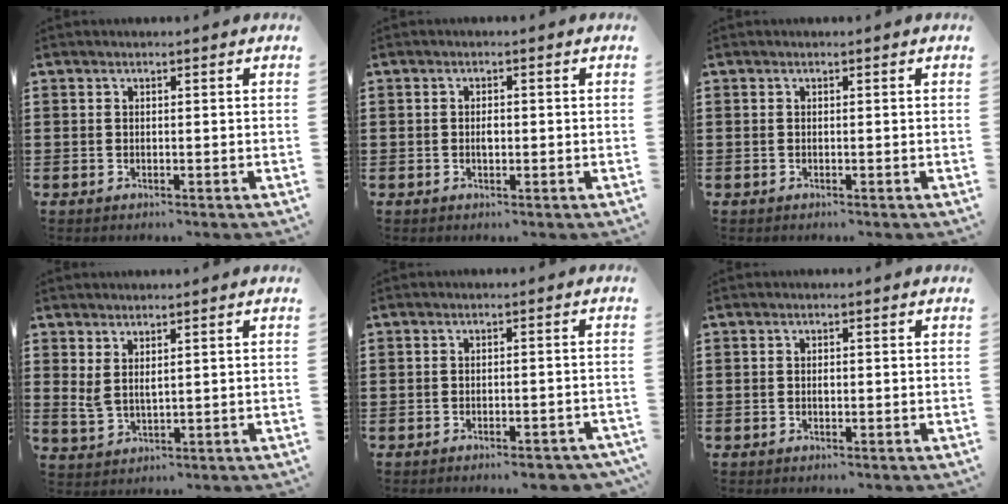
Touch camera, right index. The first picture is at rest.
{"total": 1.4, "force": [-0.1, 0.6, 1.2], "torque": [-0.023, 0.003, -0.003]}
{"total": 0.0}
{"total": 2.5, "force": [1.8, 0.7, 1.5], "torque": [-0.040, 0.001, 0.031]}
{"total": 2.2, "force": [-2.0, 0.0, 1.0], "torque": [-0.018, -0.002, -0.037]}
{"total": 0.7, "force": [0.0, 0.4, 0.6], "torque": [-0.012, 0.000, -0.001]}